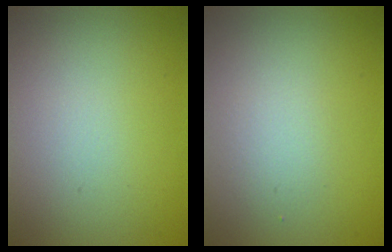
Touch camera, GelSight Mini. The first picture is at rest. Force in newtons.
{"total": 1.3, "press": 1.3, "slide": 0.1}